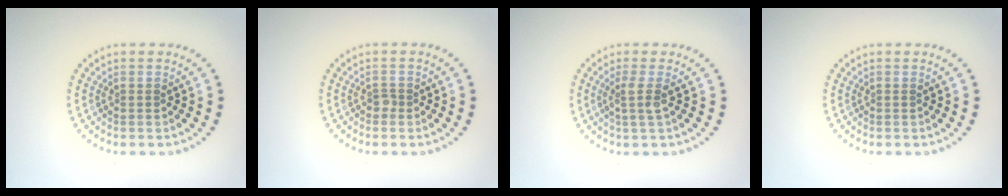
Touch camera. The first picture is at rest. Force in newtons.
{"total": 0.7, "press": 0.5, "slide": 0.5}
{"total": 1.8, "press": 1.2, "slide": 1.3}
{"total": 0.0}